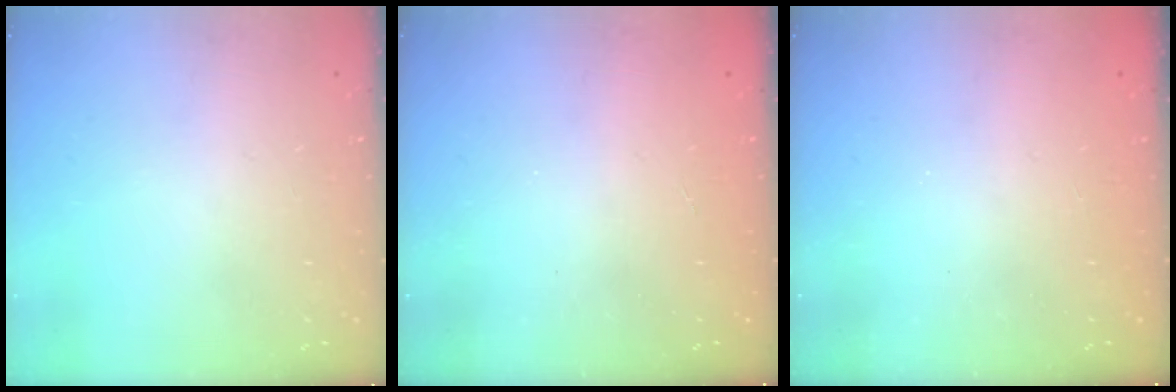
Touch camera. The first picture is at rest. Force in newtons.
{"total": 2.5, "press": 2.4, "slide": 0.8}
{"total": 2.5, "press": 2.3, "slide": 0.8}